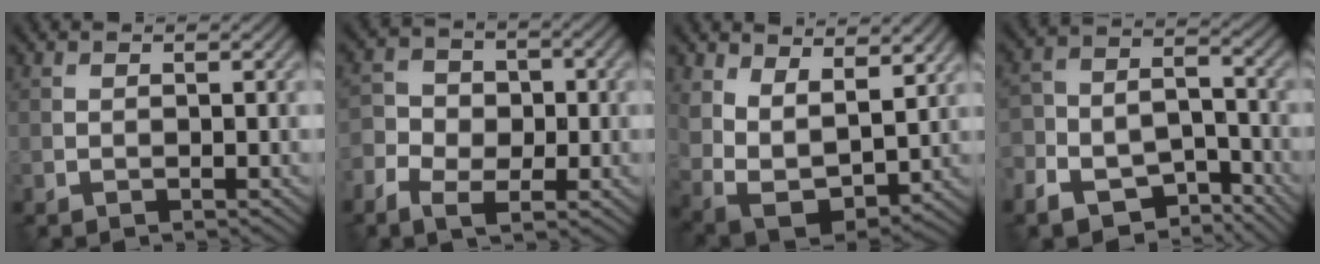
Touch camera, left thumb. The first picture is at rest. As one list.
[{"total": 6.3, "force": [-2.7, 4.5, 3.5], "torque": [-0.066, -0.009, -0.056]}, {"total": 10.9, "force": [5.5, 6.2, 7.0], "torque": [-0.167, -0.015, 0.109]}, {"total": 10.1, "force": [-7.0, 5.7, 4.6], "torque": [-0.101, -0.018, -0.129]}]